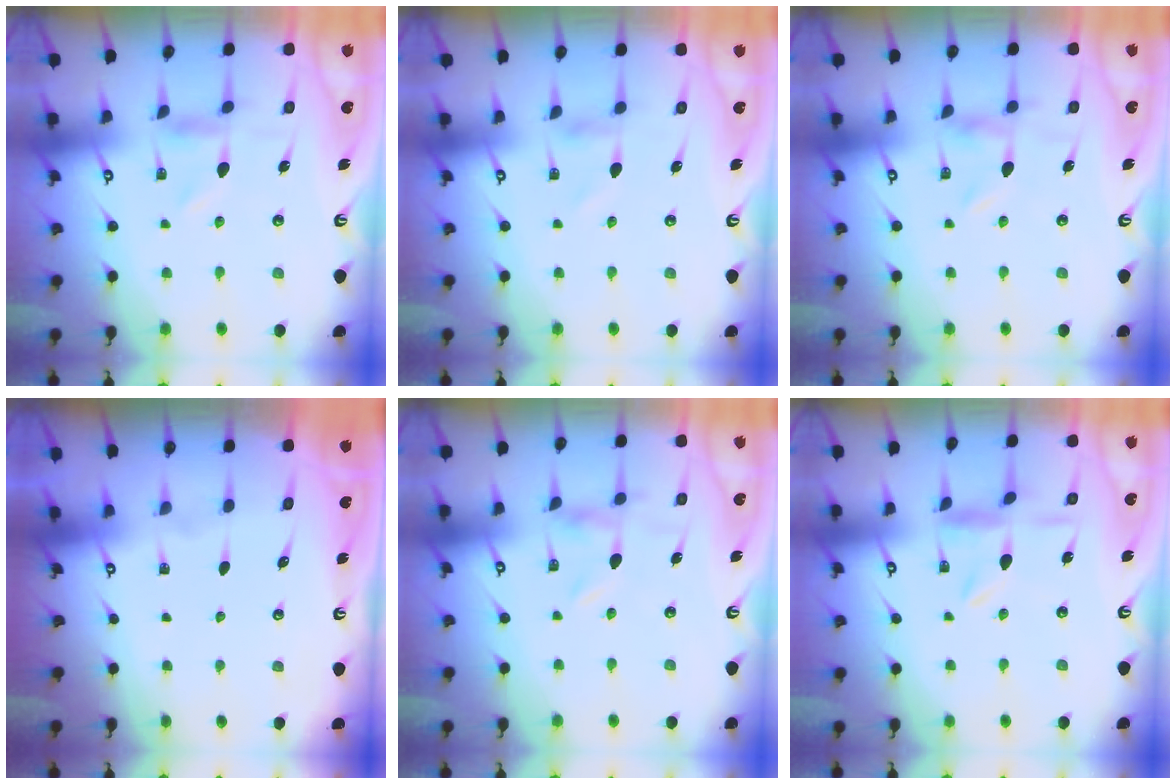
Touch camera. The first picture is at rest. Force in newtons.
{"total": 1.0, "press": 1.0, "slide": 0.1}
{"total": 0.0}
{"total": 0.0}
{"total": 0.0}
{"total": 1.3, "press": 1.2, "slide": 0.2}